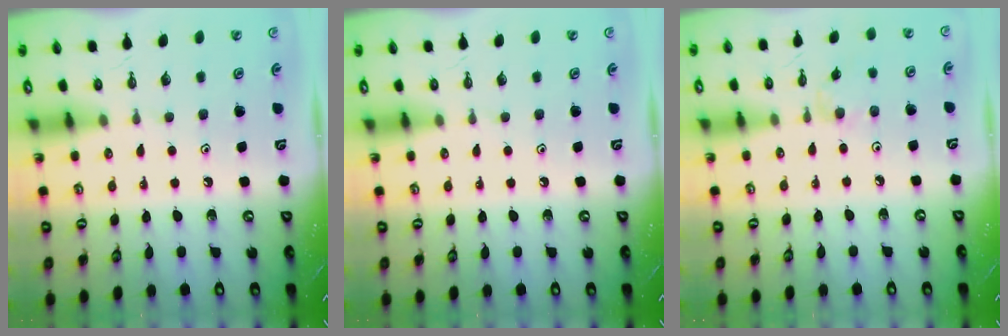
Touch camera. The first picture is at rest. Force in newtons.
{"total": 0.0}
{"total": 1.6, "press": 1.5, "slide": 0.4}